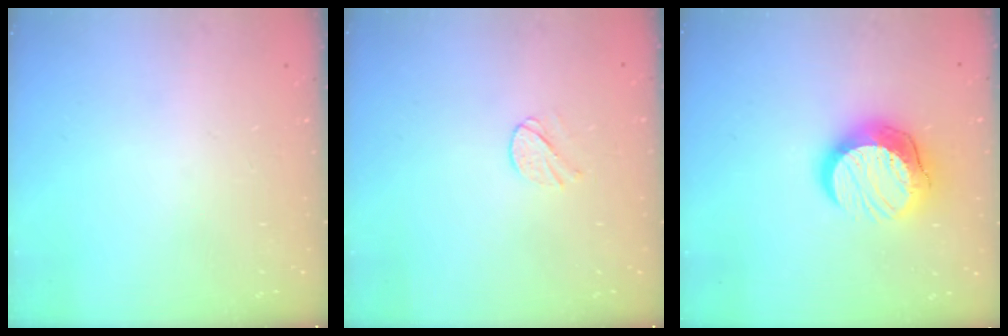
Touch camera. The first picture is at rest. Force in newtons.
{"total": 3.7, "press": 3.7, "slide": 0.4}
{"total": 15.1, "press": 15.1, "slide": 1.1}